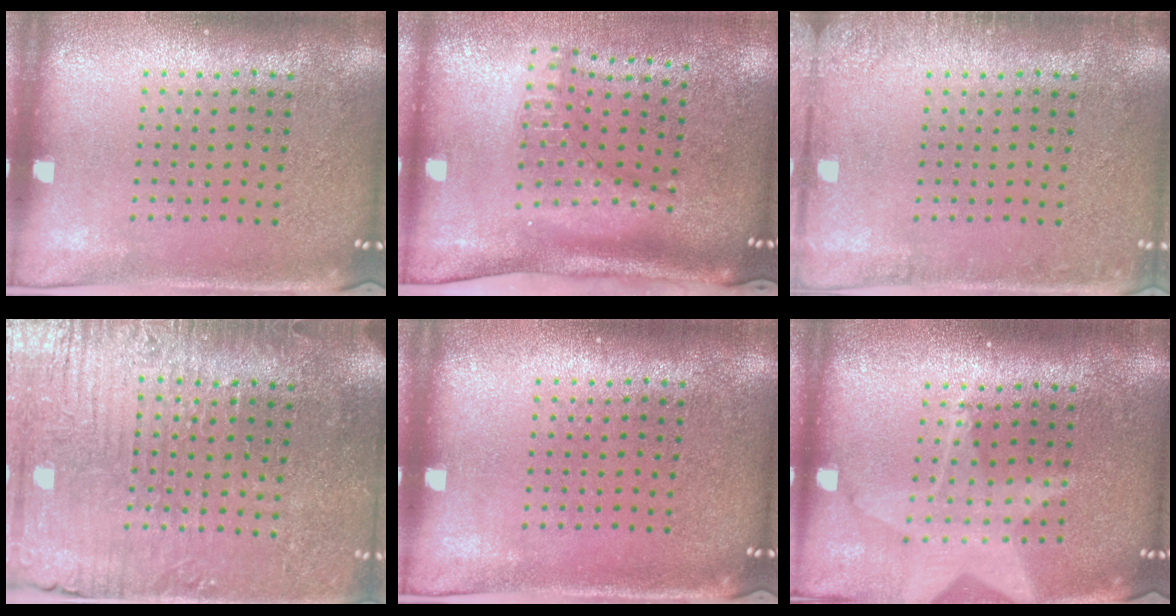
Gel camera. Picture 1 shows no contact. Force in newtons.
{"total": 2.1, "press": 1.4, "slide": 1.6}
{"total": 1.5, "press": 1.5, "slide": 0.2}
{"total": 3.8, "press": 3.6, "slide": 1.3}
{"total": 0.0}
{"total": 2.0, "press": 1.6, "slide": 1.2}